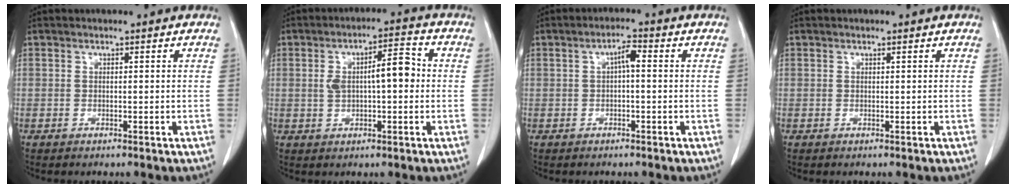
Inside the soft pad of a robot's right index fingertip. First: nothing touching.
{"total": 7.4, "force": [0.6, 2.4, 7.0], "torque": [-0.118, 0.029, 0.014]}
{"total": 2.6, "force": [0.2, 0.6, 2.5], "torque": [-0.043, 0.007, 0.003]}
{"total": 0.0}